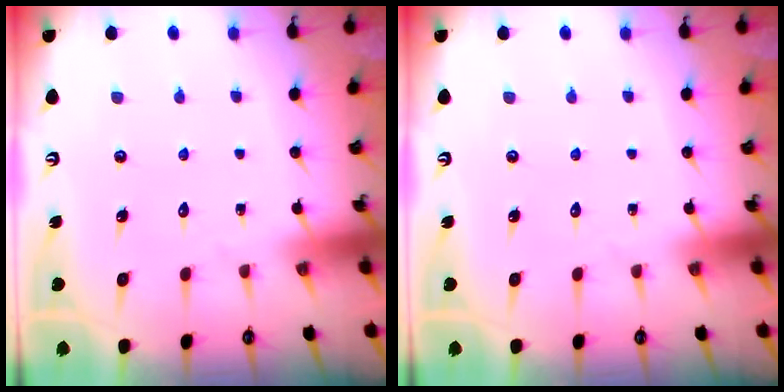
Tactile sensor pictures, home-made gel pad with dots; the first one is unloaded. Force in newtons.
{"total": 0.0}